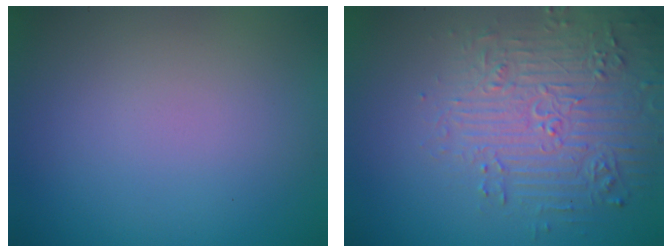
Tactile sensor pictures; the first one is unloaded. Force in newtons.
{"total": 4.6, "press": 4.4, "slide": 1.4}